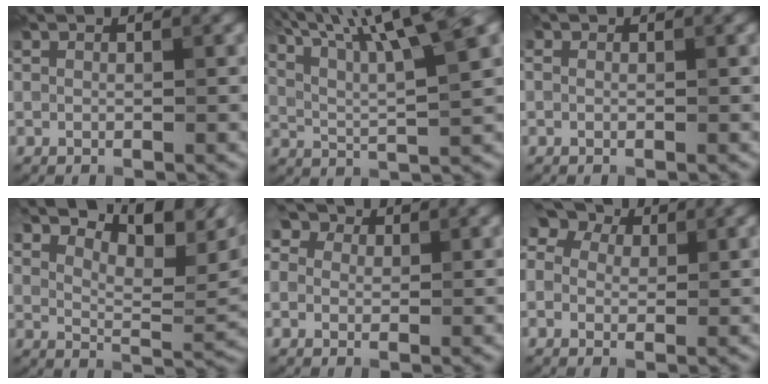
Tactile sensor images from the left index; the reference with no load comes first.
{"total": 12.5, "force": [7.7, 3.0, 9.4], "torque": [-0.143, 0.032, 0.100]}
{"total": 0.7, "force": [0.1, 0.6, 0.4], "torque": [-0.008, -0.005, -0.002]}
{"total": 8.7, "force": [5.7, 2.8, 6.0], "torque": [-0.093, 0.009, 0.099]}
{"total": 5.7, "force": [2.7, 4.0, 3.0], "torque": [-0.046, 0.034, 0.002]}
{"total": 6.7, "force": [2.8, 4.9, 3.6], "torque": [-0.060, 0.034, 0.004]}